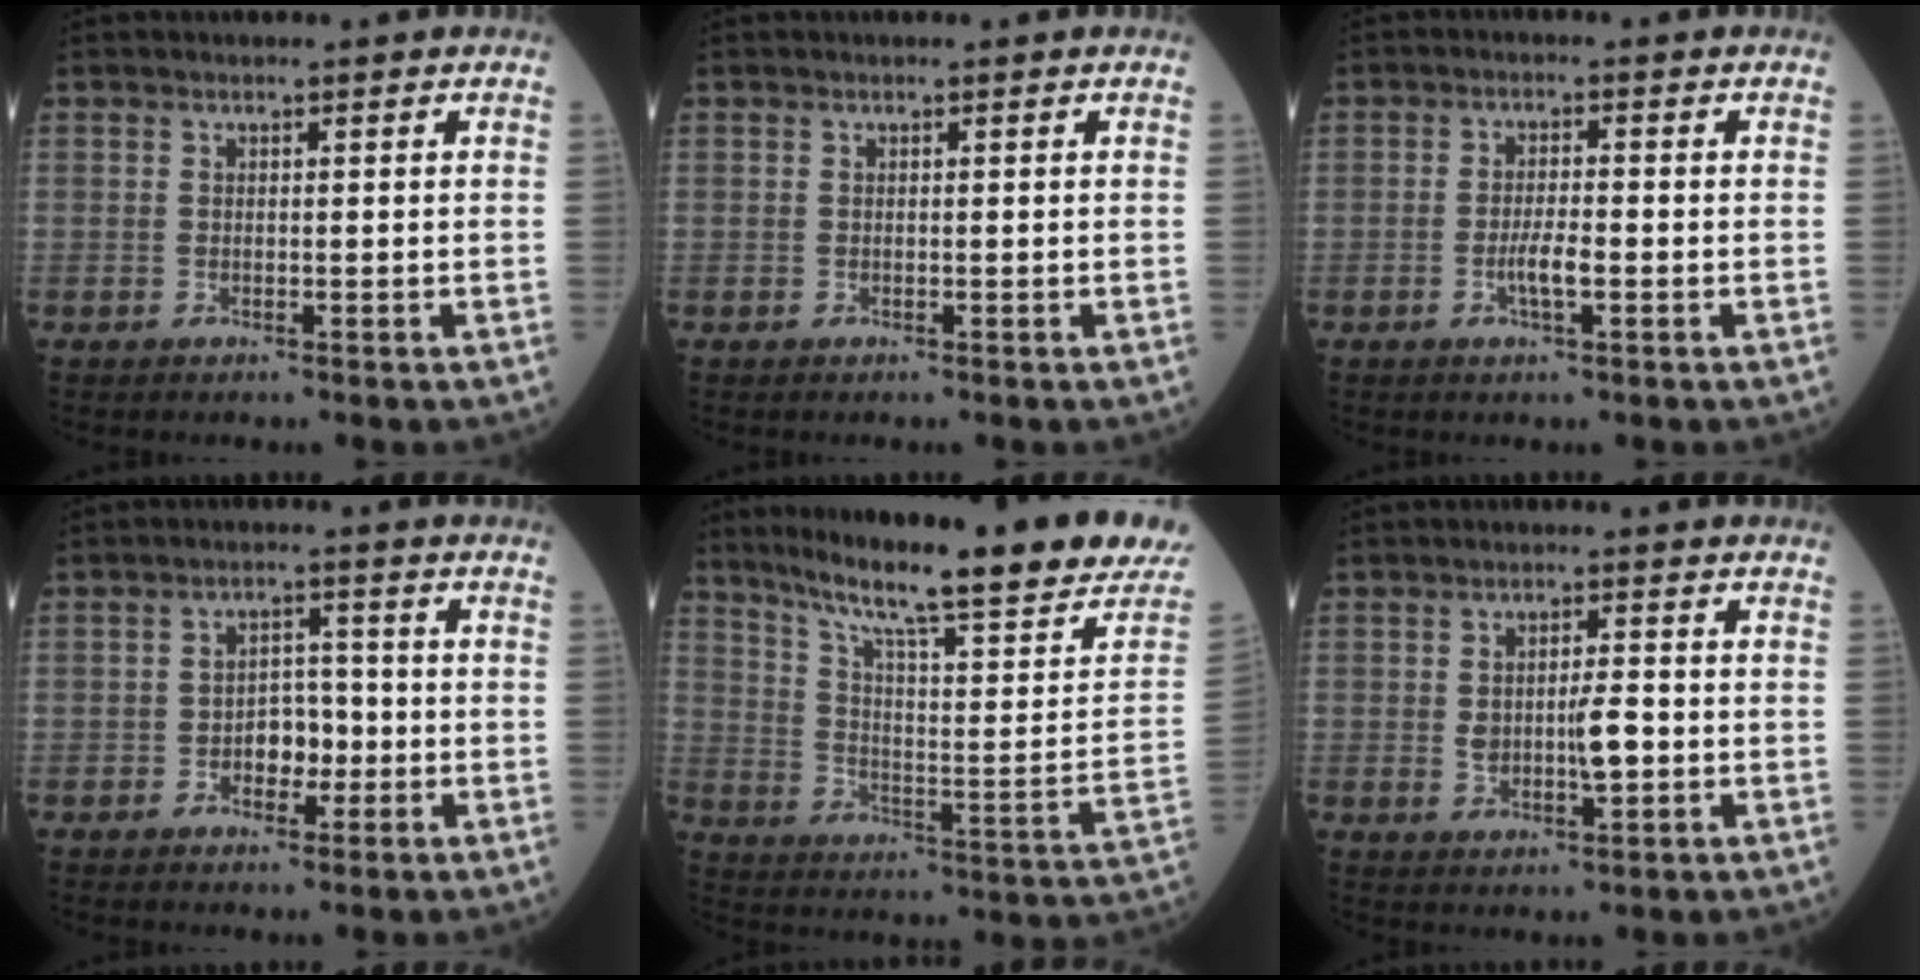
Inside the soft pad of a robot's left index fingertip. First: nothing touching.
{"total": 0.0}
{"total": 3.4, "force": [-1.1, 0.6, 3.1], "torque": [-0.063, 0.000, -0.021]}
{"total": 4.4, "force": [-1.3, 2.7, 3.2], "torque": [-0.048, 0.011, -0.023]}
{"total": 25.8, "force": [20.8, 0.8, 15.3], "torque": [-0.238, -0.055, 0.286]}
{"total": 5.3, "force": [-0.5, 1.8, 4.9], "torque": [-0.088, 0.002, -0.003]}